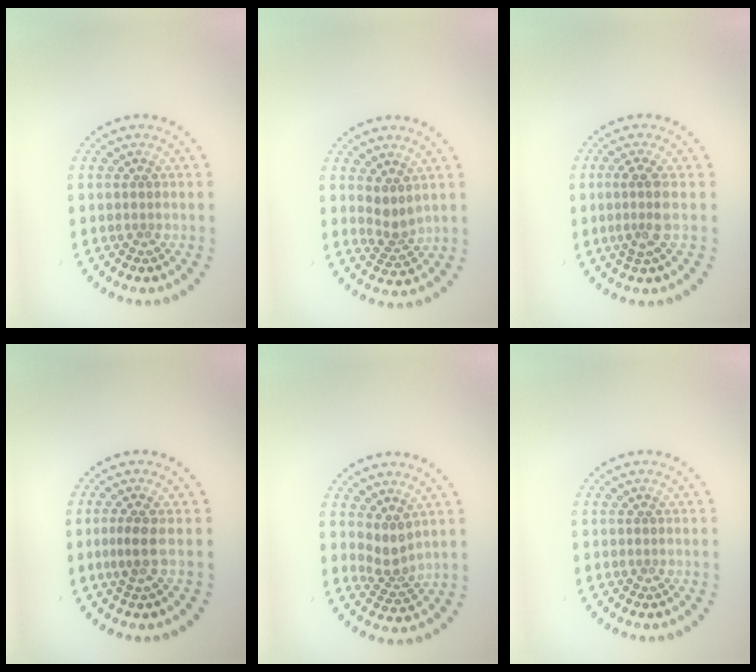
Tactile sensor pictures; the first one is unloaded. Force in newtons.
{"total": 2.0, "press": 1.6, "slide": 1.3}
{"total": 2.2, "press": 1.8, "slide": 1.4}
{"total": 1.8, "press": 1.3, "slide": 1.2}
{"total": 2.3, "press": 1.6, "slide": 1.7}
{"total": 0.0}